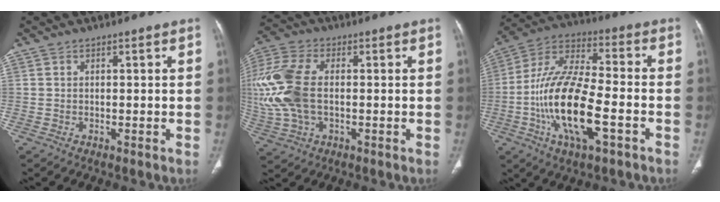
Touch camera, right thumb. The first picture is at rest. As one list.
[{"total": 15.0, "force": [0.1, 8.9, 12.1], "torque": [-0.296, 0.010, 0.003]}, {"total": 19.2, "force": [-5.4, 7.1, 17.0], "torque": [-0.334, 0.027, -0.098]}]